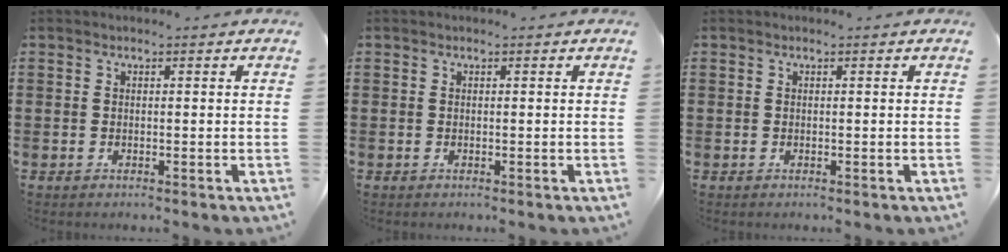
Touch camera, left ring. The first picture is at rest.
{"total": 0.0}
{"total": 0.0}